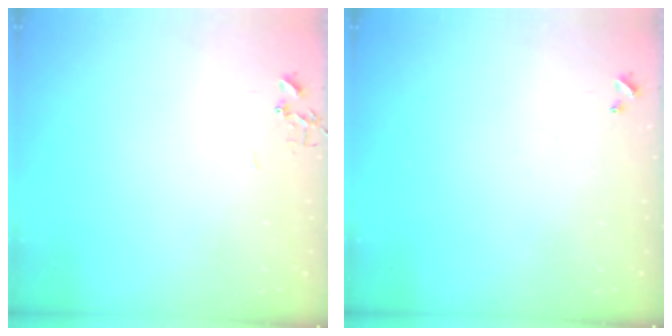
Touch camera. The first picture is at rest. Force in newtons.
{"total": 0.0}